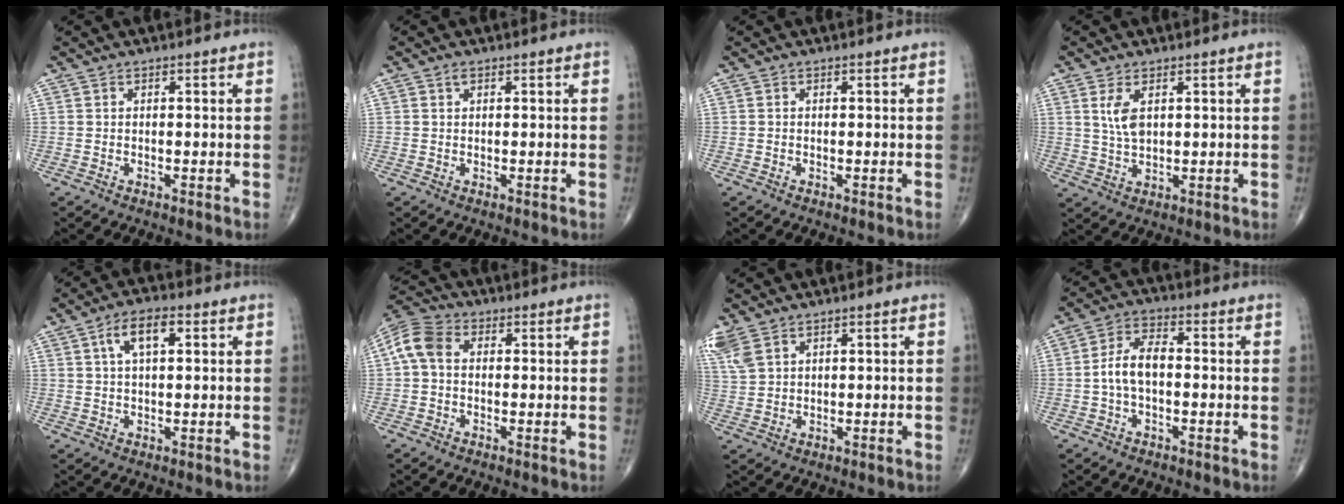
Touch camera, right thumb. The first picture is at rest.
{"total": 0.9, "force": [0.4, 0.6, 0.5], "torque": [-0.011, 0.002, 0.007]}
{"total": 0.0}
{"total": 4.8, "force": [1.6, 2.4, 3.8], "torque": [-0.073, -0.008, 0.039]}
{"total": 6.5, "force": [2.2, 2.9, 5.4], "torque": [-0.096, 0.008, 0.039]}
{"total": 6.9, "force": [0.5, 5.0, 4.7], "torque": [-0.098, 0.023, 0.001]}
{"total": 6.2, "force": [3.8, 3.3, 3.6], "torque": [-0.094, 0.003, 0.089]}
{"total": 6.6, "force": [-0.7, 3.6, 5.5], "torque": [-0.108, 0.024, -0.021]}